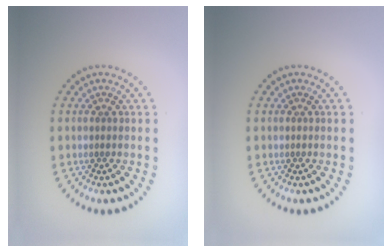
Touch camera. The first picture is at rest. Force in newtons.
{"total": 0.0}